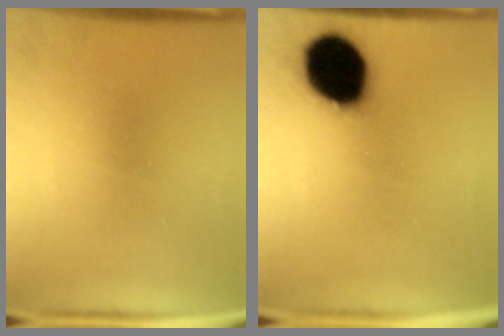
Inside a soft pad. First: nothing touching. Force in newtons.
{"total": 19.1}